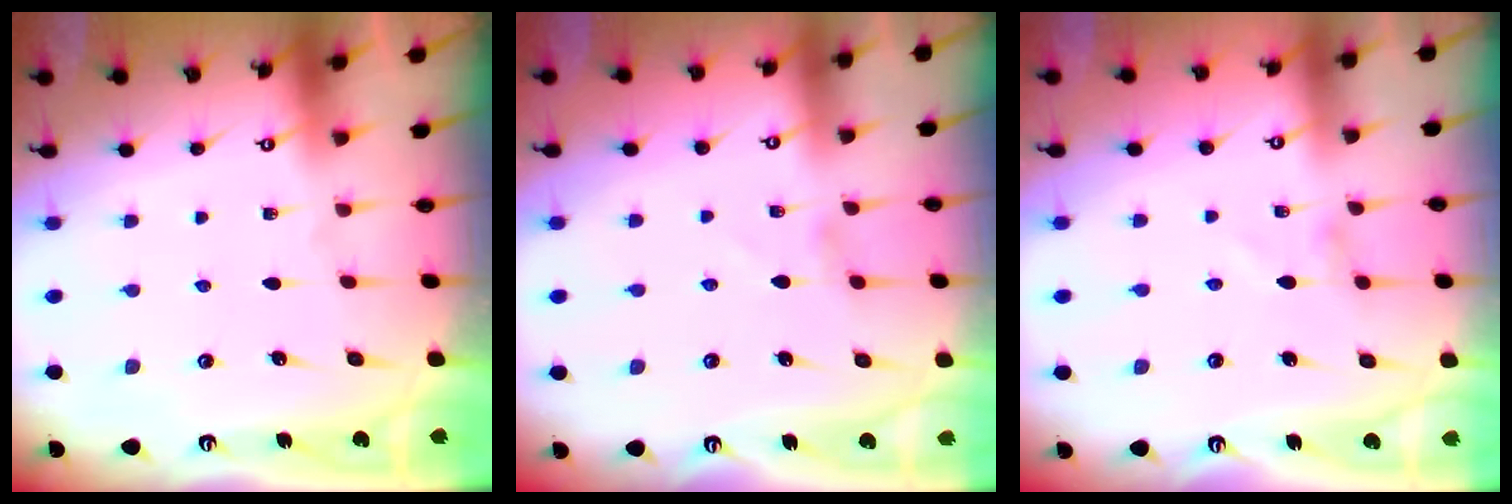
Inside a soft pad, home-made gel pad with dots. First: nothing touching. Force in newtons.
{"total": 1.0, "press": 1.0, "slide": 0.3}
{"total": 0.0}